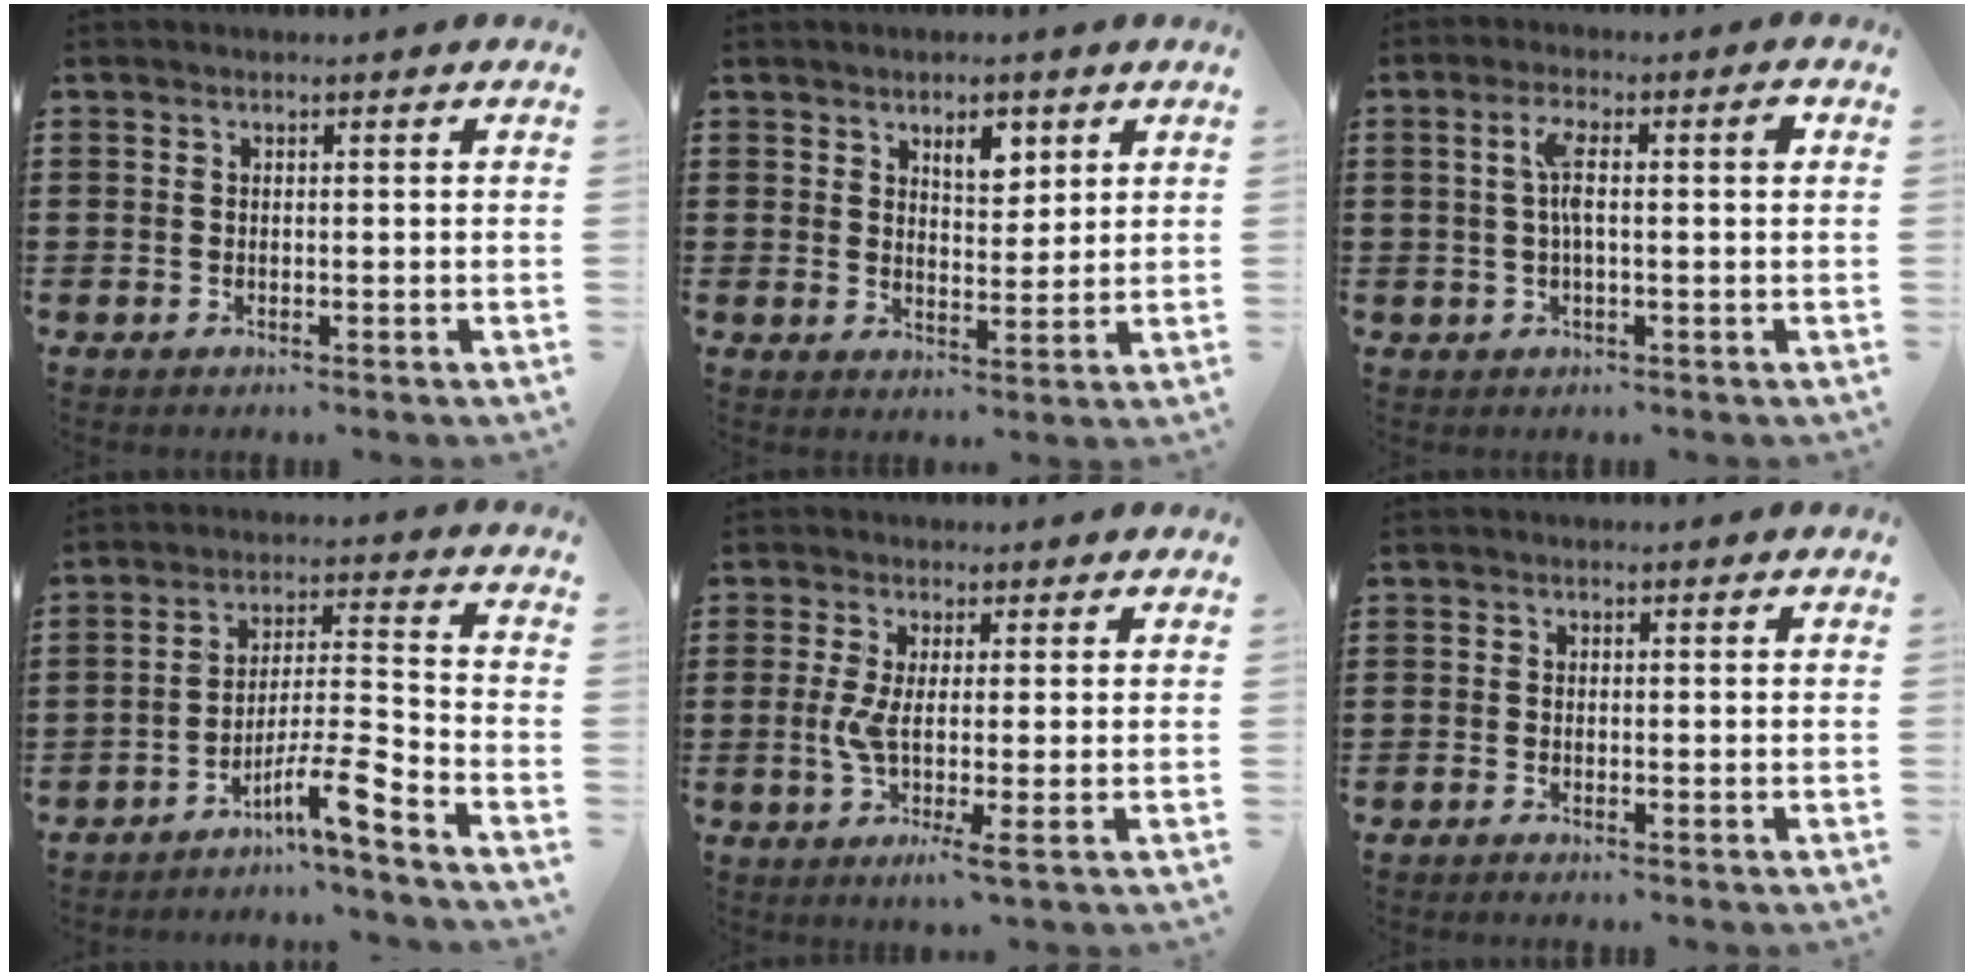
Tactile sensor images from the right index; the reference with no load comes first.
{"total": 4.7, "force": [2.9, 2.4, 2.8], "torque": [-0.041, 0.000, 0.047]}
{"total": 5.0, "force": [0.5, 1.0, 4.8], "torque": [-0.092, 0.007, 0.004]}
{"total": 8.3, "force": [-6.0, 0.4, 5.7], "torque": [-0.091, 0.000, -0.112]}
{"total": 4.7, "force": [-0.4, 0.4, 4.6], "torque": [-0.110, -0.017, -0.014]}
{"total": 0.6, "force": [-0.5, 0.0, 0.2], "torque": [-0.006, -0.003, -0.010]}